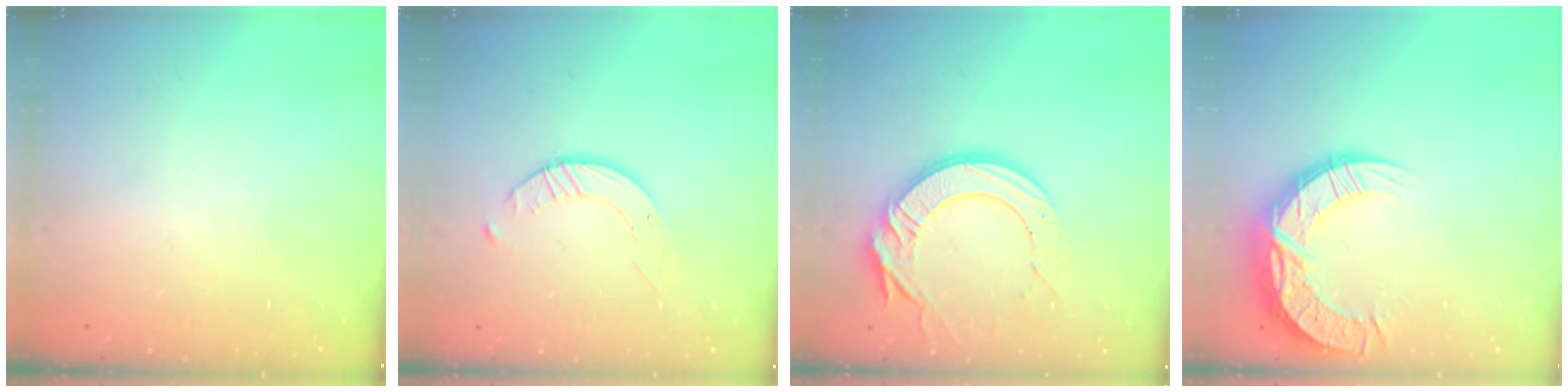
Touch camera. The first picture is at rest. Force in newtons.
{"total": 3.5, "press": 3.5, "slide": 0.5}
{"total": 16.4, "press": 16.4, "slide": 1.2}
{"total": 15.3, "press": 15.3, "slide": 1.0}